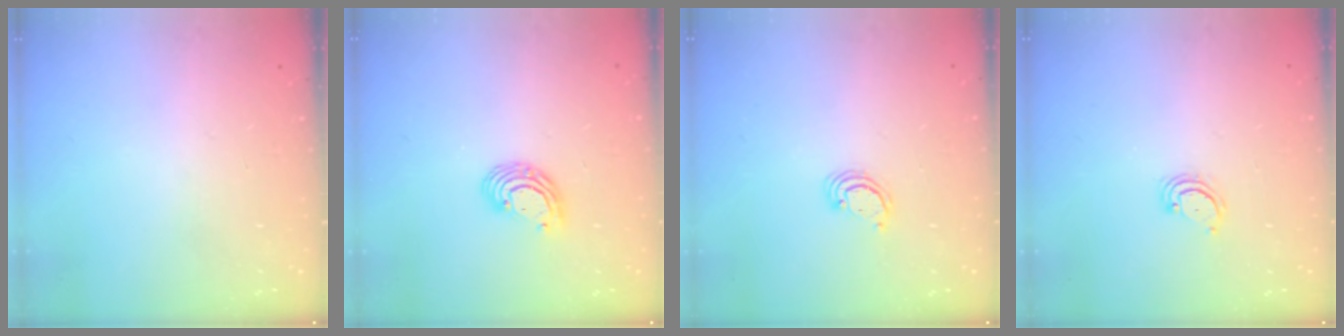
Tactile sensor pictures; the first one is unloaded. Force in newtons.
{"total": 7.2, "press": 7.2, "slide": 1.0}
{"total": 2.6, "press": 2.5, "slide": 0.3}
{"total": 3.1, "press": 3.1, "slide": 0.5}